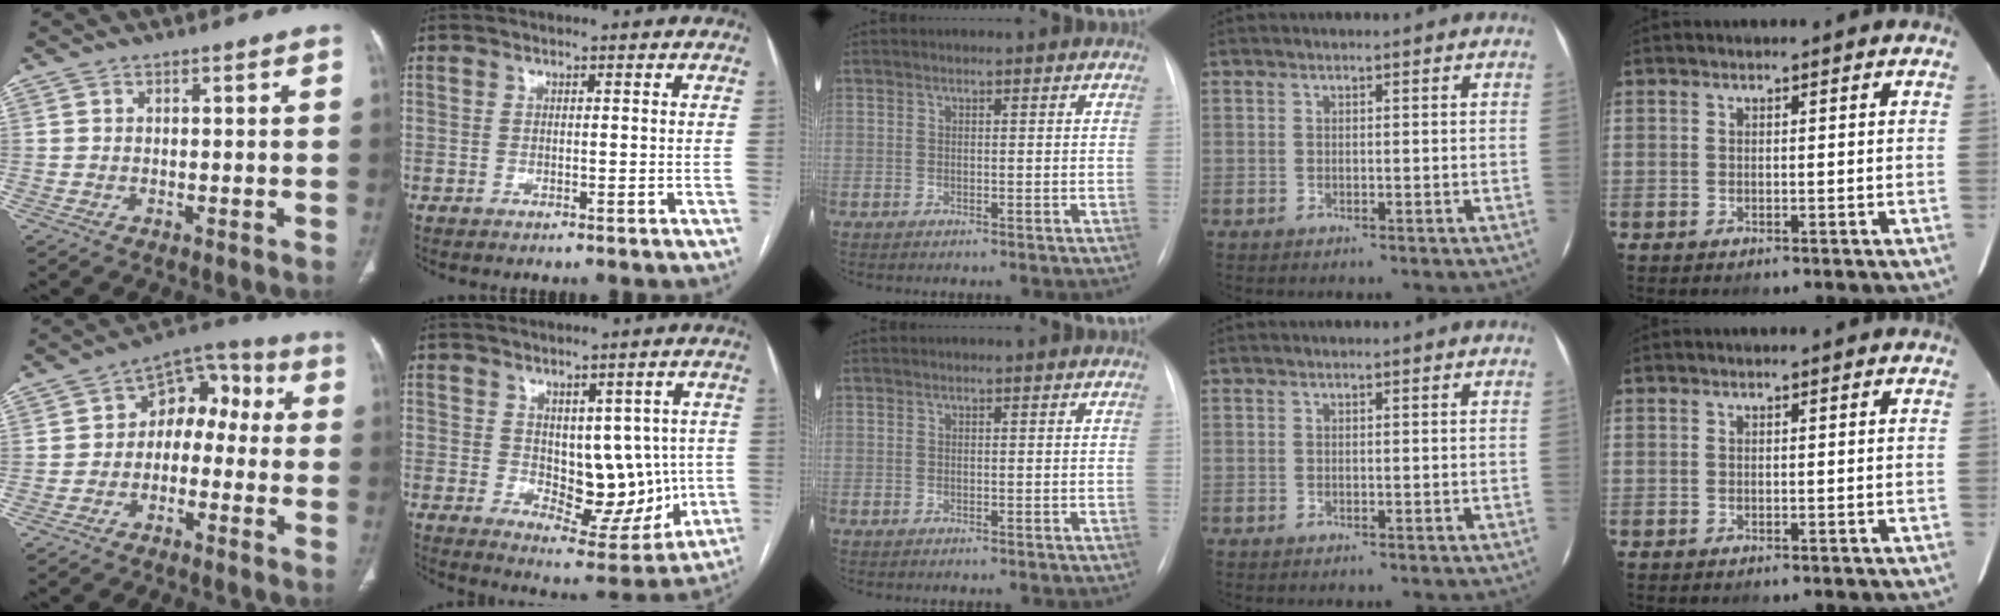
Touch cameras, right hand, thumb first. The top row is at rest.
{"thumb": {"total": 9.9, "force": [-1.3, 7.1, 6.7], "torque": [-0.057, 0.049, -0.037]}, "index": {"total": 11.0, "force": [0.2, 6.3, 9.0], "torque": [-0.106, -0.001, 0.029]}}